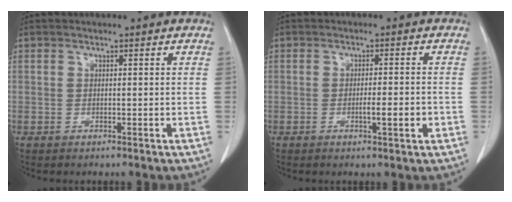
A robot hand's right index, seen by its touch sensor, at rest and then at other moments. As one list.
[{"total": 3.6, "force": [-1.1, 0.2, 3.4], "torque": [-0.054, -0.003, -0.015]}]